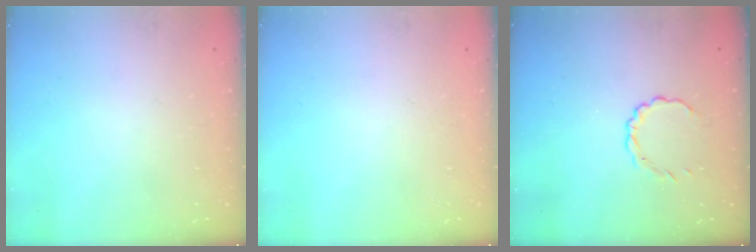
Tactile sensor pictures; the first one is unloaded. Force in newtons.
{"total": 0.0}
{"total": 2.8, "press": 2.6, "slide": 1.1}